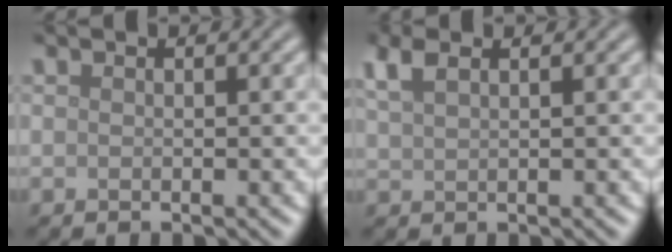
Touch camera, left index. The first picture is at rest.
{"total": 2.4, "force": [1.7, 0.8, 1.5], "torque": [-0.036, 0.008, 0.038]}